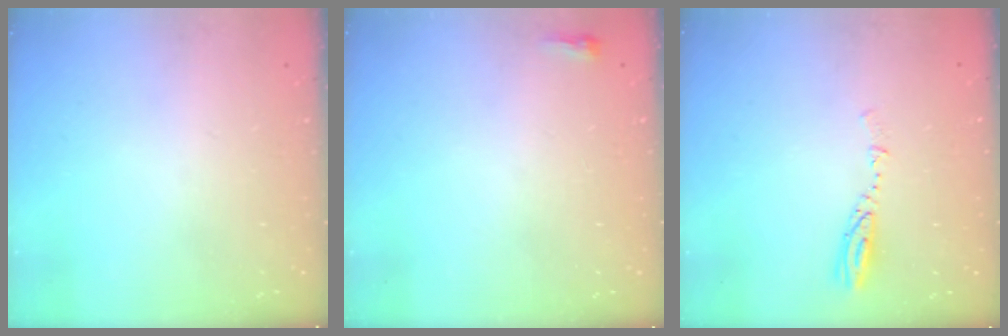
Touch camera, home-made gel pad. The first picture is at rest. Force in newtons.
{"total": 2.4, "press": 2.4, "slide": 0.6}
{"total": 3.6, "press": 3.5, "slide": 0.4}